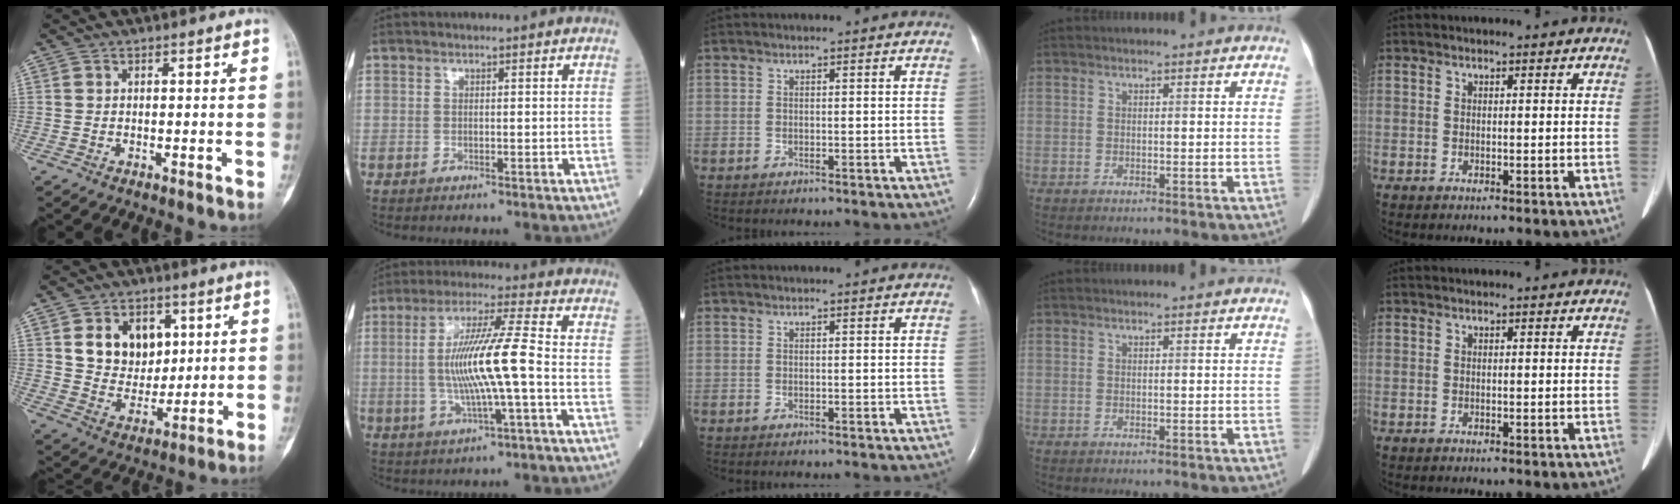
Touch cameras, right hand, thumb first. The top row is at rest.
{"thumb": {"total": 12.2, "force": [3.8, 9.3, 6.9], "torque": [-0.062, -0.019, 0.071]}, "index": {"total": 11.4, "force": [-1.2, -0.1, 11.3], "torque": [-0.218, 0.009, -0.027]}}